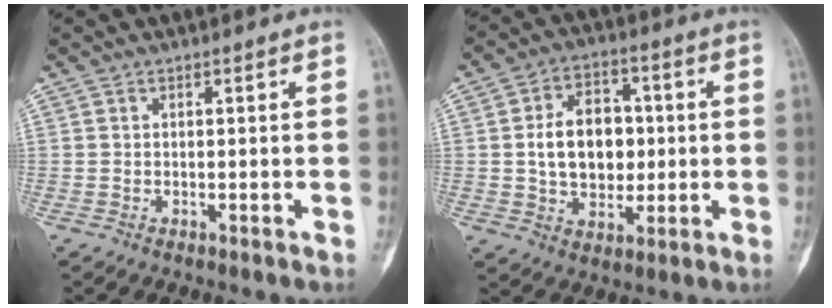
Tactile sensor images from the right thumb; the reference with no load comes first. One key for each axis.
{"total": 12.4, "fx": 0.6, "fy": 8.7, "fz": 8.8, "tx": -0.109, "ty": 0.008, "tz": 0.011}